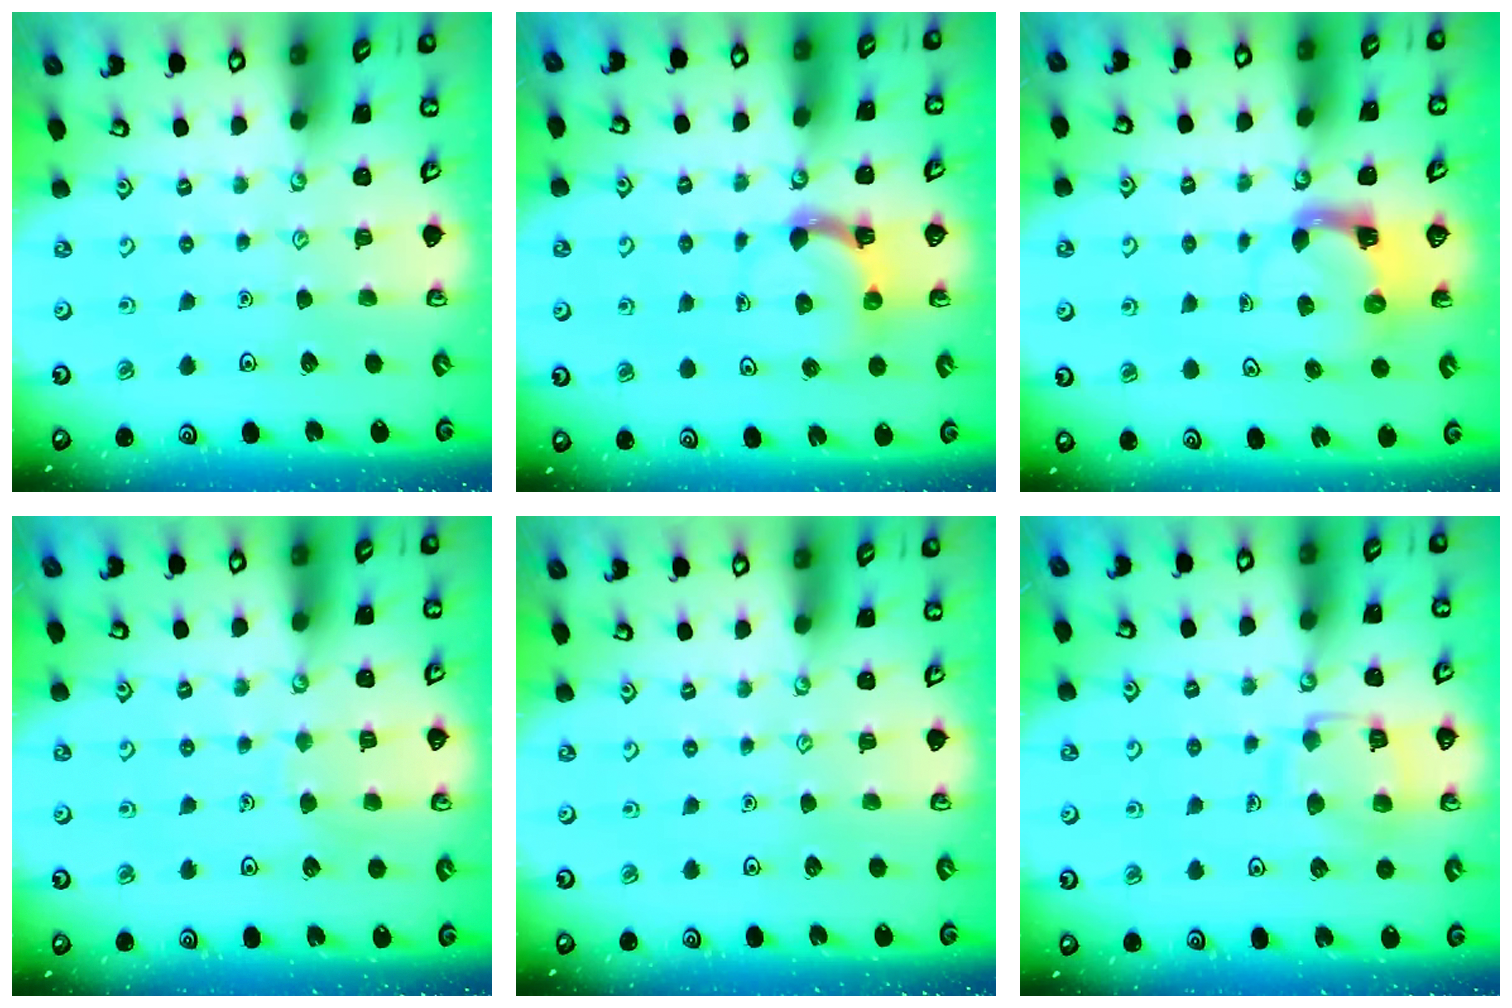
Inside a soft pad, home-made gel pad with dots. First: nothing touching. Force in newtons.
{"total": 5.7, "press": 5.6, "slide": 1.1}
{"total": 3.8, "press": 3.7, "slide": 0.7}
{"total": 4.1, "press": 4.1, "slide": 0.3}
{"total": 0.0}
{"total": 11.2, "press": 11.2, "slide": 1.0}